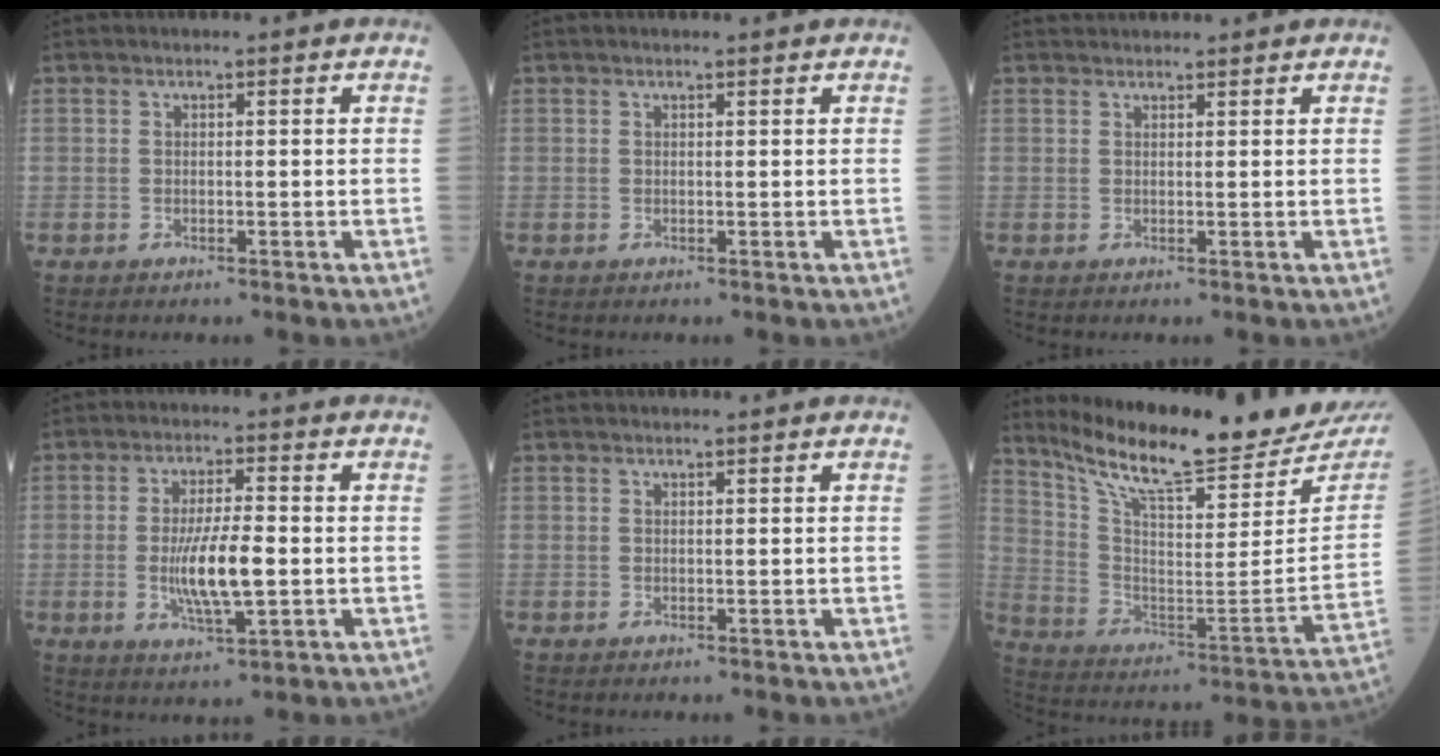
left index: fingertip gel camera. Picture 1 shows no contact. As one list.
[{"total": 0.7, "force": [0.6, 0.0, 0.4], "torque": [-0.009, 0.005, 0.010]}, {"total": 4.0, "force": [3.8, 0.7, 0.9], "torque": [-0.008, 0.033, 0.053]}, {"total": 8.4, "force": [-1.1, 1.5, 8.2], "torque": [-0.161, -0.010, -0.020]}, {"total": 0.0}, {"total": 23.6, "force": [21.6, 1.9, 9.4], "torque": [-0.169, -0.086, 0.317]}]